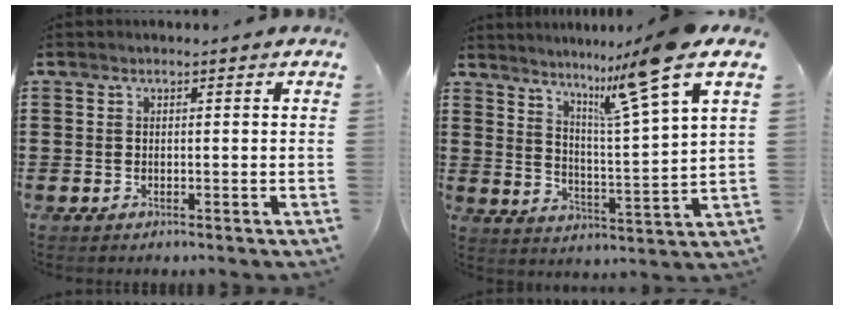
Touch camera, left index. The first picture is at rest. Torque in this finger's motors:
{"motor_torque": [1.11, -1.03, 0.95, 0.21]}